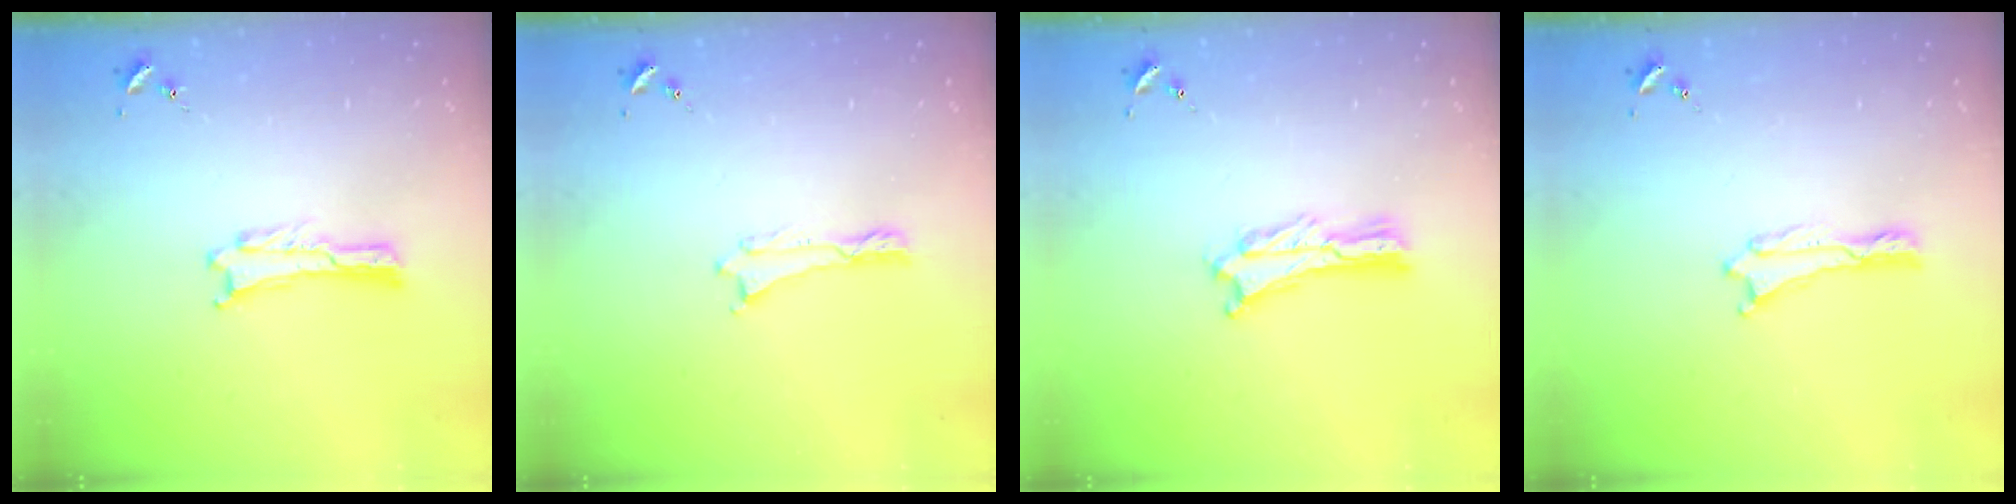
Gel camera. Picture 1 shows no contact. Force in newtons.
{"total": 0.0}
{"total": 1.3, "press": 1.3, "slide": 0.3}
{"total": 0.0}